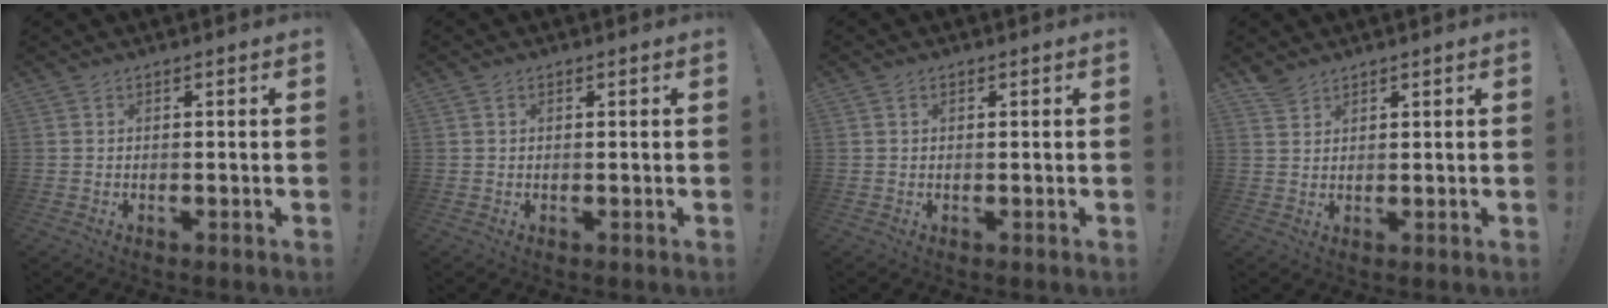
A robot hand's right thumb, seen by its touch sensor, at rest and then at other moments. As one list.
[{"total": 0.6, "force": [0.2, 0.4, 0.3], "torque": [-0.007, 0.002, 0.005]}, {"total": 0.8, "force": [0.4, 0.6, 0.4], "torque": [-0.003, -0.001, 0.006]}, {"total": 3.0, "force": [2.7, 1.2, 0.7], "torque": [-0.008, -0.016, 0.051]}]